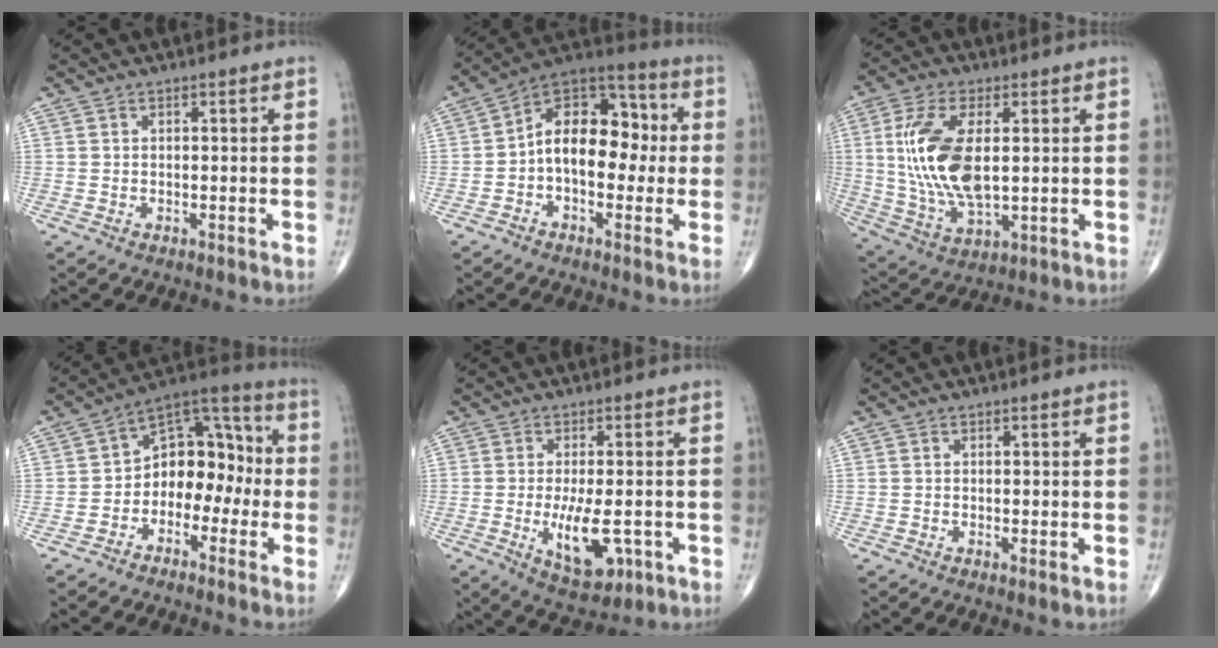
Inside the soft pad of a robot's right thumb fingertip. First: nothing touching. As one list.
[{"total": 14.4, "force": [-0.4, 9.2, 11.1], "torque": [-0.134, 0.045, -0.022]}, {"total": 15.6, "force": [1.9, 7.4, 13.6], "torque": [-0.281, -0.011, 0.043]}, {"total": 12.1, "force": [-2.4, 8.4, 8.3], "torque": [-0.080, 0.056, -0.058]}, {"total": 9.0, "force": [-2.1, 3.7, 7.9], "torque": [-0.124, -0.014, -0.023]}, {"total": 0.7, "force": [0.1, 0.0, 0.7], "torque": [-0.015, -0.004, 0.000]}]